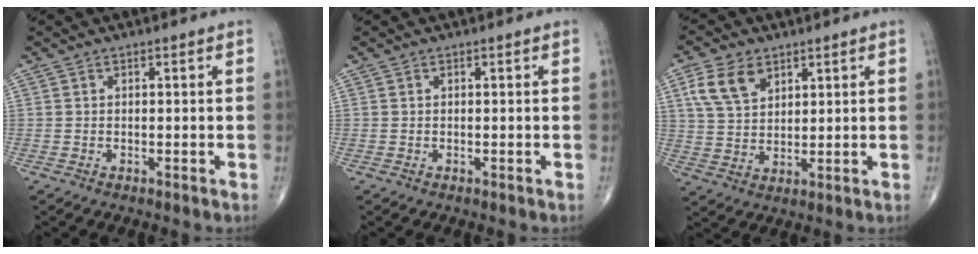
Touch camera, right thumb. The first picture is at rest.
{"total": 0.0}
{"total": 8.3, "force": [4.1, 5.3, 5.0], "torque": [-0.084, -0.009, 0.084]}